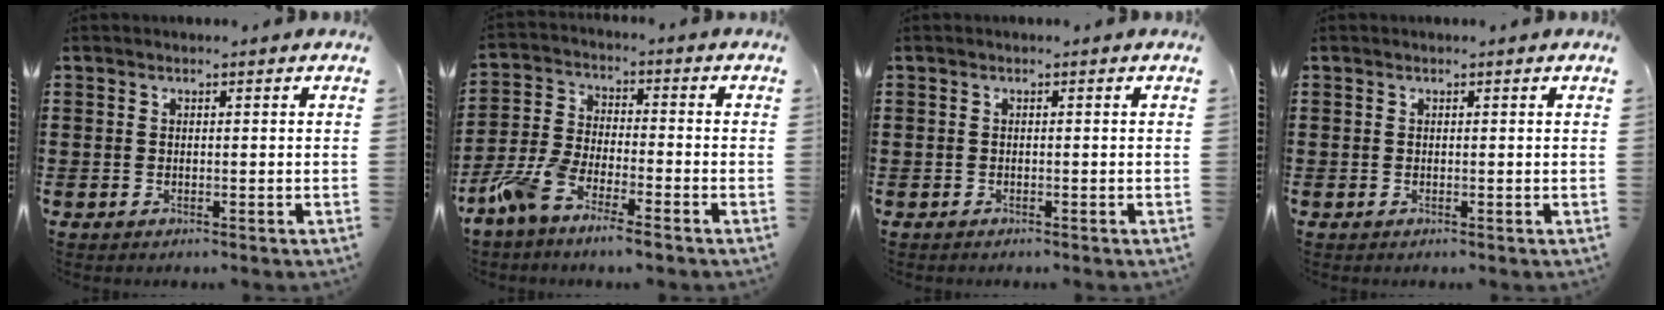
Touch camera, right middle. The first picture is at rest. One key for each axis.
{"total": 6.6, "fx": -5.5, "fy": 1.0, "fz": 3.4, "tx": -0.099, "ty": -0.010, "tz": -0.114}
{"total": 0.0}
{"total": 0.0}